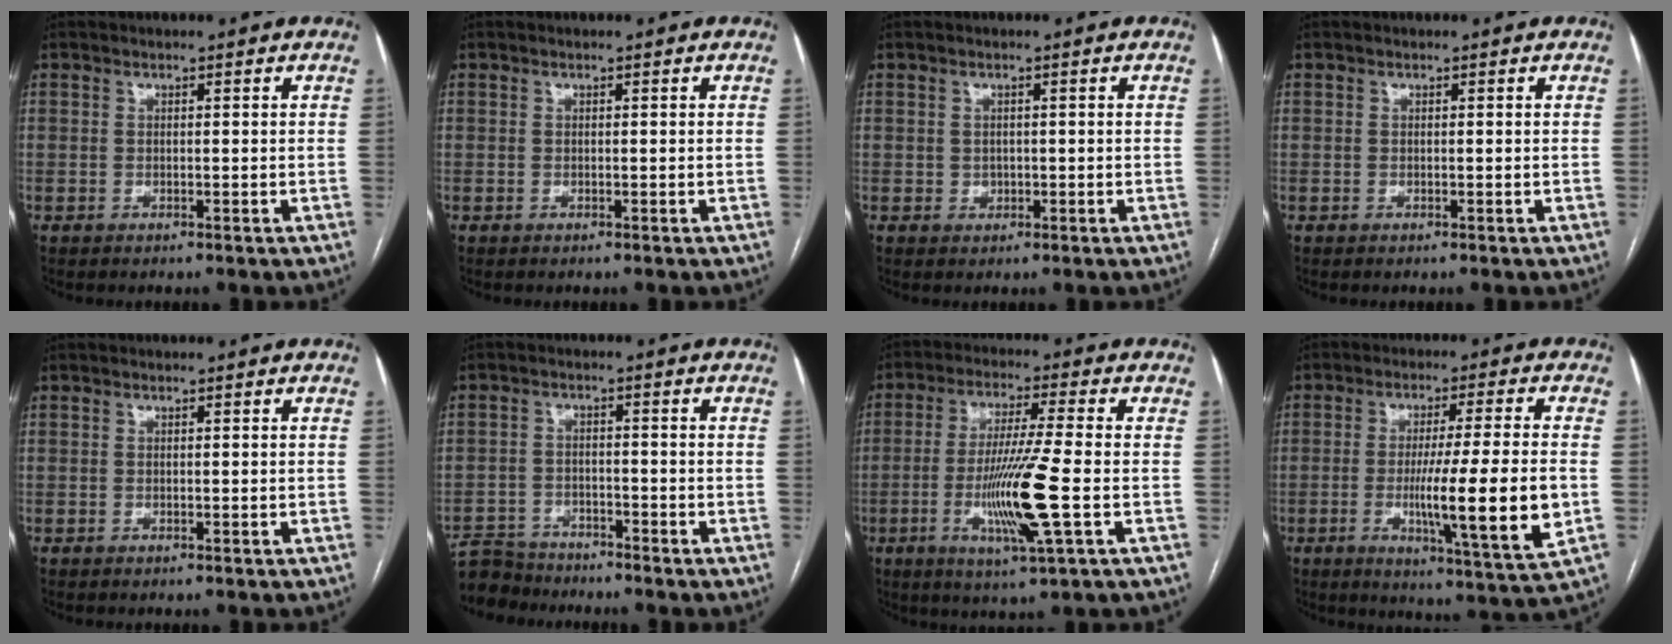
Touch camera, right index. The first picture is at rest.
{"total": 0.0}
{"total": 1.0, "force": [0.0, 1.0, 0.4], "torque": [-0.007, 0.002, 0.003]}
{"total": 0.0}
{"total": 0.0}
{"total": 5.9, "force": [-5.6, 1.7, -0.4], "torque": [0.014, -0.005, -0.105]}
{"total": 11.9, "force": [-3.0, -0.6, 11.5], "torque": [-0.226, -0.019, -0.058]}
{"total": 14.7, "force": [-2.7, -0.8, 14.4], "torque": [-0.238, -0.029, -0.047]}